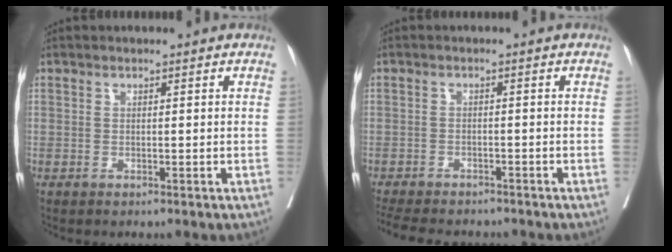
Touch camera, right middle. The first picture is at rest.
{"total": 11.3, "force": [-9.8, 3.4, 4.5], "torque": [-0.092, -0.011, -0.135]}